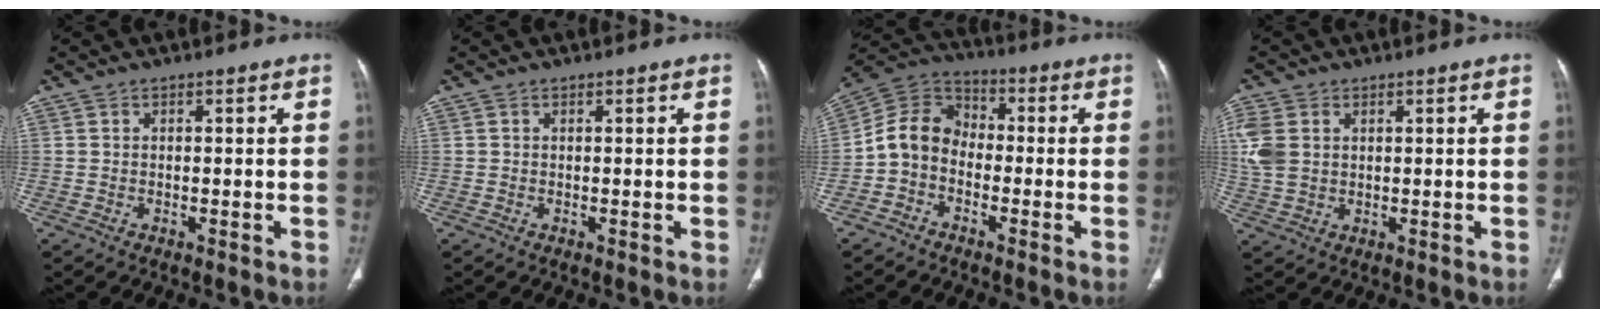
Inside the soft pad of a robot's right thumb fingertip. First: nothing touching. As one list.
[{"total": 0.0}, {"total": 8.9, "force": [-2.2, 7.0, 4.9], "torque": [-0.082, 0.043, -0.060]}, {"total": 6.3, "force": [1.5, 4.6, 4.0], "torque": [-0.098, 0.003, 0.034]}]